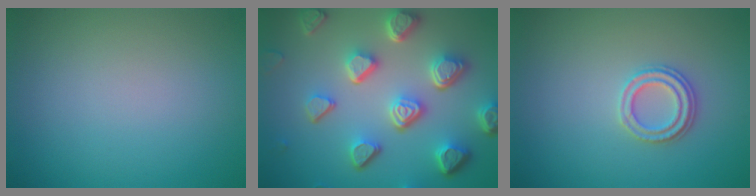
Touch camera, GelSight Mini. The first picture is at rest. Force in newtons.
{"total": 7.5, "press": 5.6, "slide": 5.0}
{"total": 2.3, "press": 2.2, "slide": 0.8}